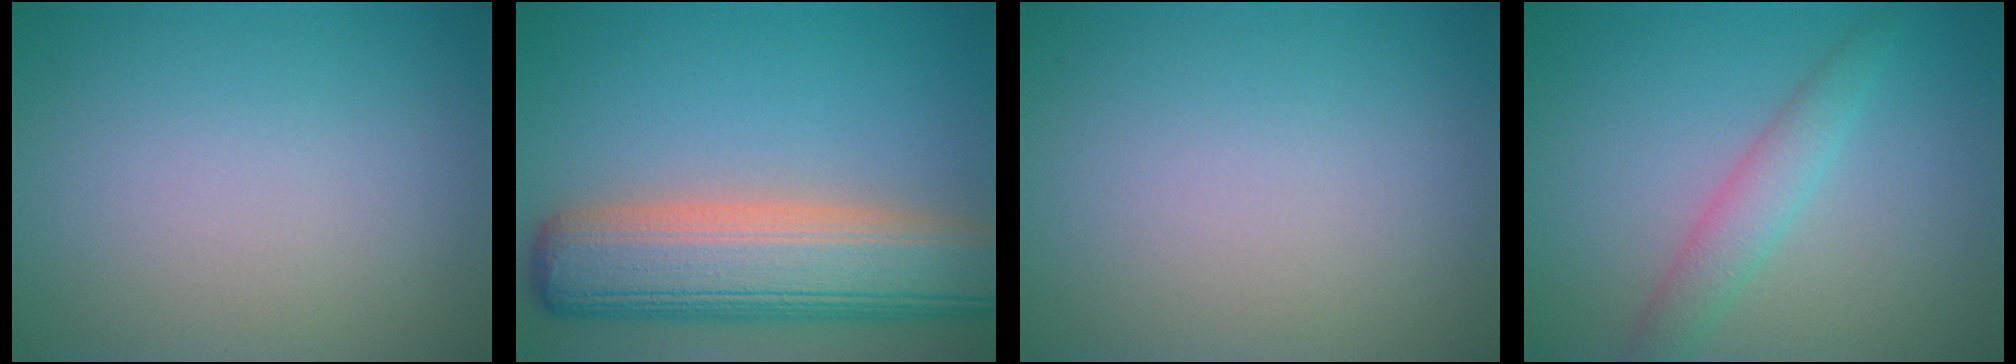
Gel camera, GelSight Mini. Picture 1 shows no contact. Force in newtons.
{"total": 10.4, "press": 10.4, "slide": 0.7}
{"total": 0.0}
{"total": 2.6, "press": 2.6, "slide": 0.0}